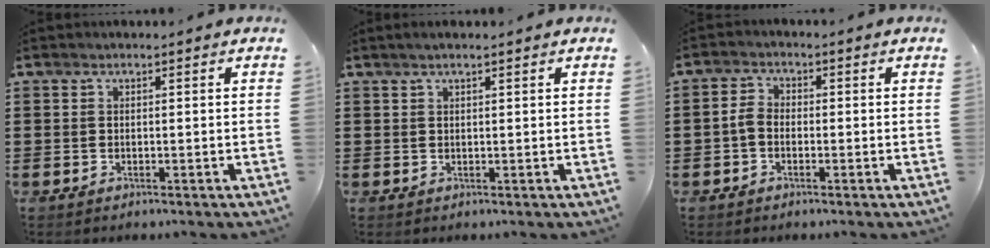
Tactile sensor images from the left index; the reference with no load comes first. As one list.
[{"total": 1.0, "force": [0.6, 0.0, 0.8], "torque": [-0.014, 0.001, 0.012]}, {"total": 2.6, "force": [-1.0, 1.7, 1.7], "torque": [-0.046, 0.002, -0.023]}]